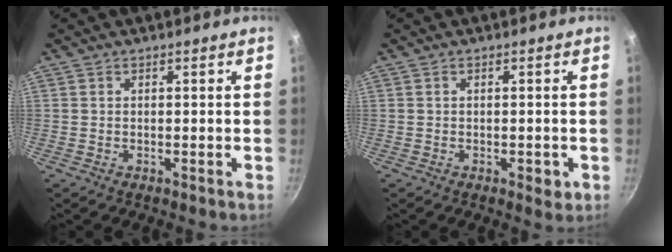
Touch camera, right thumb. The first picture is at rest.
{"total": 2.2, "force": [-0.8, 1.0, 1.8], "torque": [-0.014, 0.000, -0.008]}